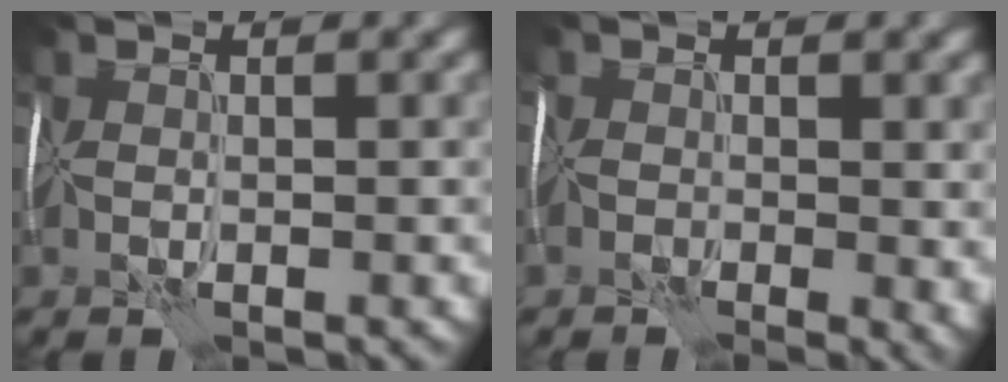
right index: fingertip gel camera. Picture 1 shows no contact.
{"total": 3.3, "force": [-1.2, 1.6, 2.7], "torque": [-0.037, -0.005, -0.019]}